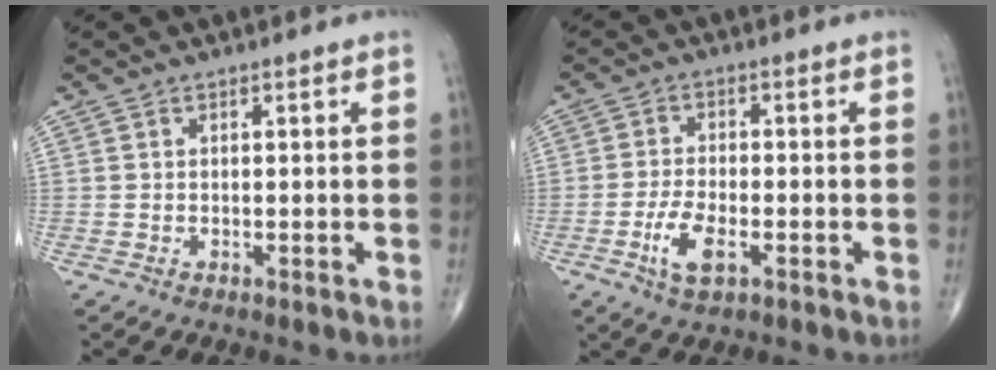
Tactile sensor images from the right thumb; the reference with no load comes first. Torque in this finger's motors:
{"motor_torque": [-0.36, 0.12, 0.67, 0.18, 0.21]}